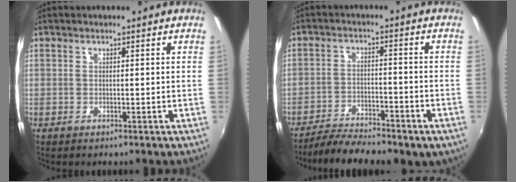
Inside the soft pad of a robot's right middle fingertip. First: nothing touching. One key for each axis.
{"total": 12.3, "fx": -9.7, "fy": 3.6, "fz": 6.7, "tx": -0.140, "ty": -0.025, "tz": -0.149}